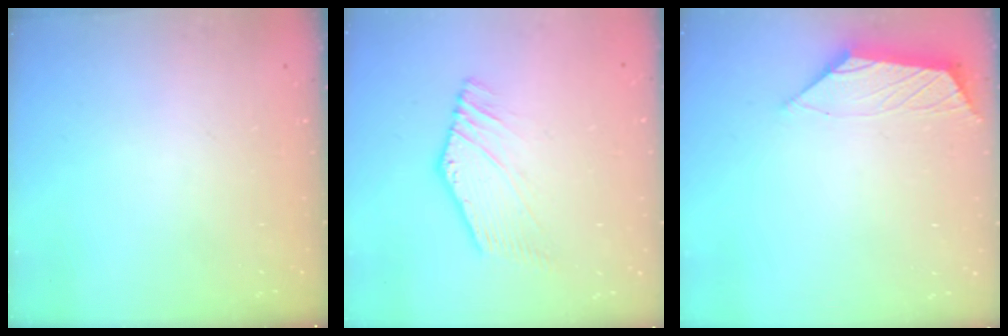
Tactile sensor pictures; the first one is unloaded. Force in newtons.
{"total": 1.5, "press": 1.2, "slide": 0.9}
{"total": 1.1, "press": 0.9, "slide": 0.5}